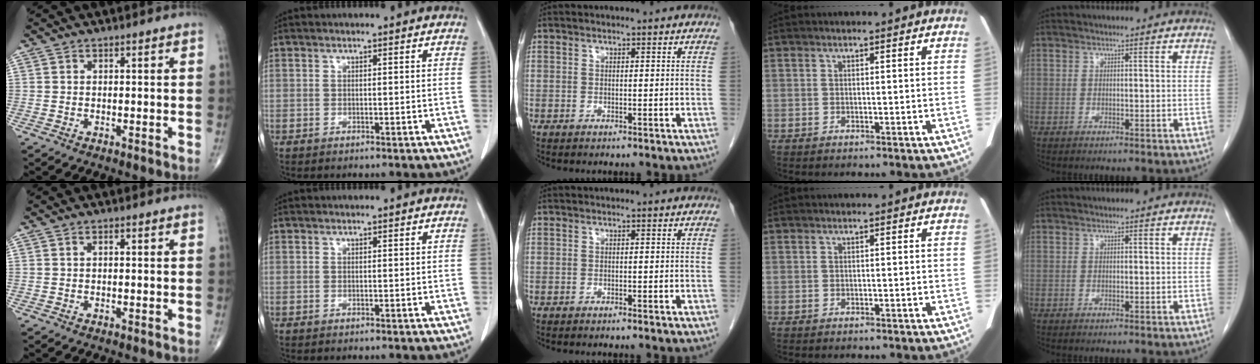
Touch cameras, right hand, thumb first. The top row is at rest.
{"thumb": {"total": 0.6, "force": [0.1, 0.3, 0.5], "torque": [-0.009, 0.000, 0.000]}, "middle": {"total": 0.5, "force": [-0.3, -0.1, 0.4], "torque": [-0.011, 0.000, -0.003]}}